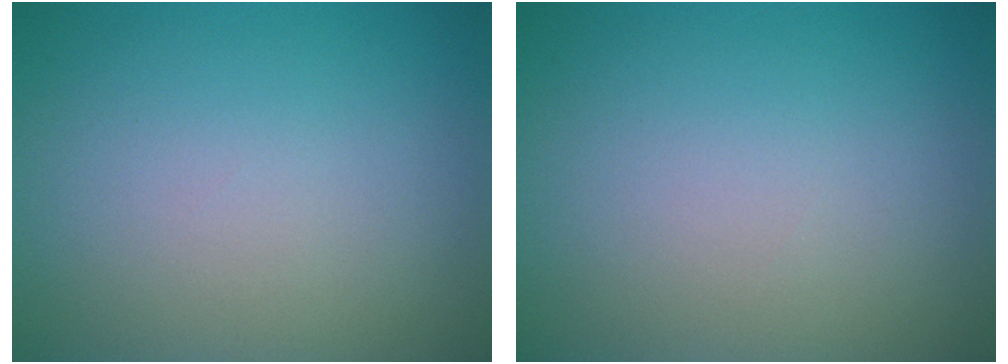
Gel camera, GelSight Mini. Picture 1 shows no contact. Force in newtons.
{"total": 0.0}